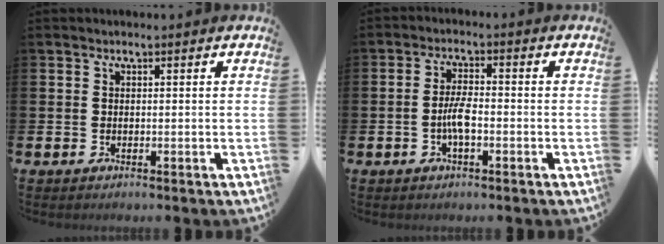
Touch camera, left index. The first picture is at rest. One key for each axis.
{"total": 3.2, "fx": -1.0, "fy": 1.0, "fz": 2.9, "tx": -0.067, "ty": 0.006, "tz": -0.020}